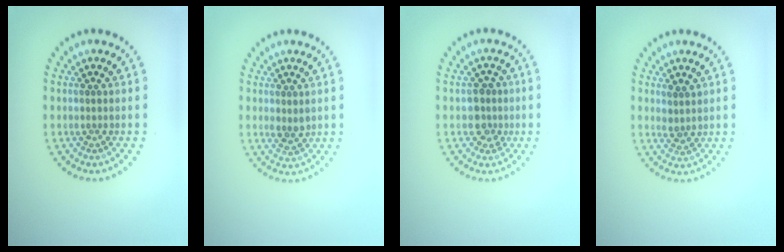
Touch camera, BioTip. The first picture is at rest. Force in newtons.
{"total": 1.4, "press": 1.3, "slide": 0.3}
{"total": 2.2, "press": 2.0, "slide": 0.8}
{"total": 1.5, "press": 1.3, "slide": 0.8}